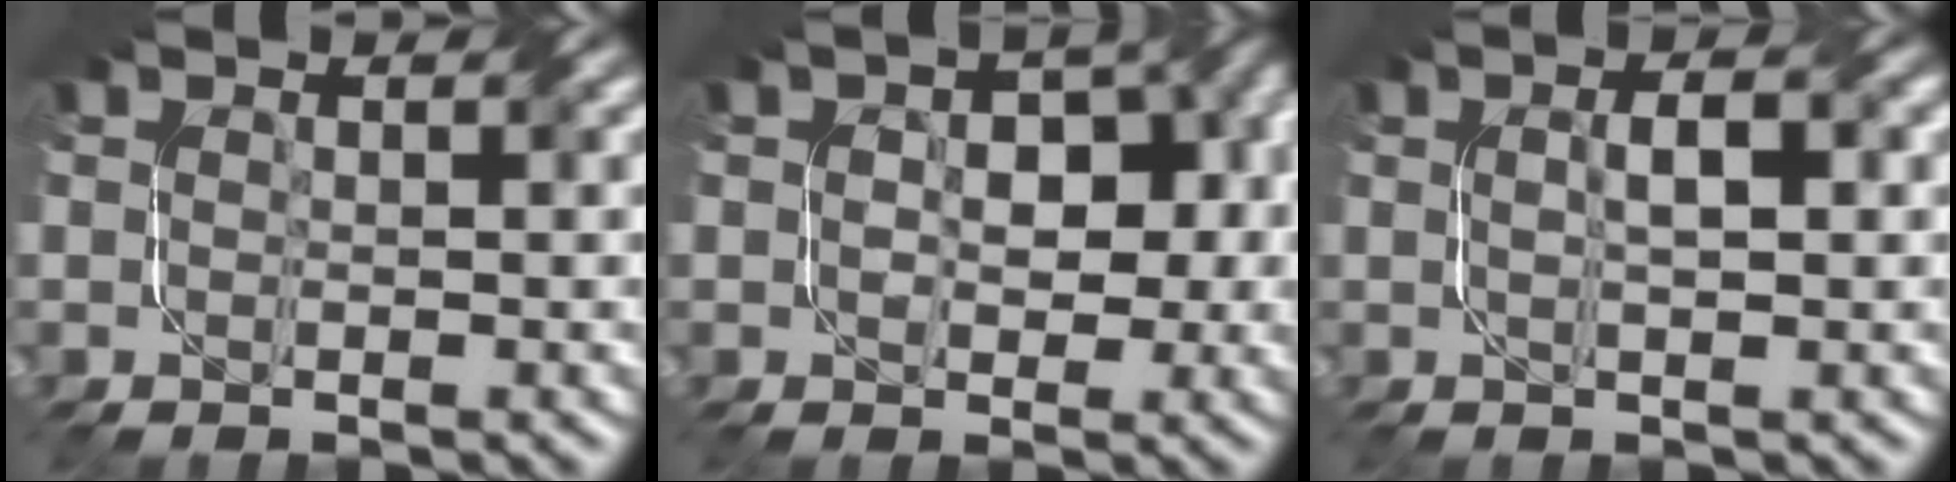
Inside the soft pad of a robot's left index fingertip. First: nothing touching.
{"total": 5.5, "force": [-0.4, 3.7, 4.0], "torque": [-0.041, 0.010, 0.000]}
{"total": 2.0, "force": [0.3, 0.0, 2.0], "torque": [-0.040, 0.008, 0.006]}